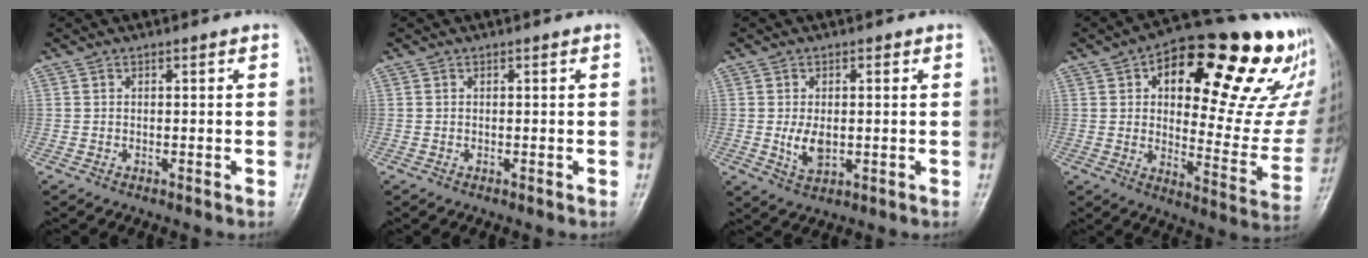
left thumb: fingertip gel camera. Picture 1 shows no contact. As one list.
[{"total": 0.0}, {"total": 4.8, "force": [-0.2, 3.0, 3.7], "torque": [-0.061, -0.009, 0.002]}, {"total": 30.5, "force": [15.6, 12.1, 23.2], "torque": [-0.254, -0.022, 0.223]}]